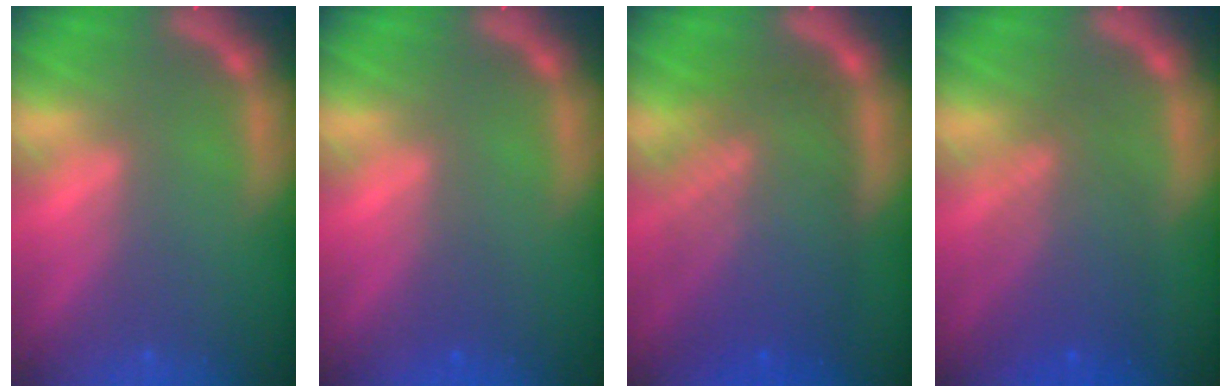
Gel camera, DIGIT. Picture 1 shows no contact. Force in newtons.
{"total": 1.0}
{"total": 10.1}
{"total": 6.0}